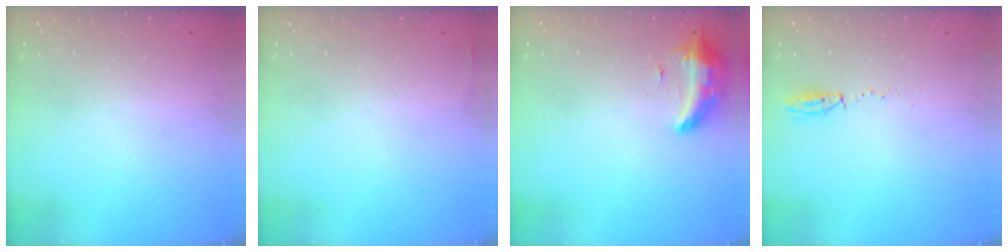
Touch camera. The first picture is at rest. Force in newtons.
{"total": 3.2, "press": 2.6, "slide": 2.0}
{"total": 8.6, "press": 8.4, "slide": 1.5}
{"total": 3.8, "press": 3.7, "slide": 0.9}